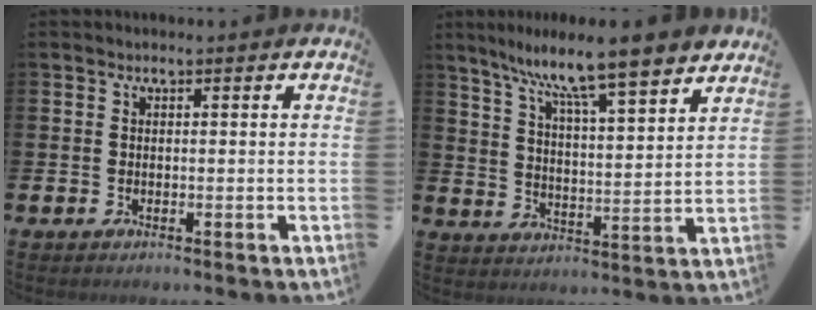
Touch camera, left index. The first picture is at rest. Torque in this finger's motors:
{"motor_torque": [0.37, -0.15, 1.04, 0.21]}